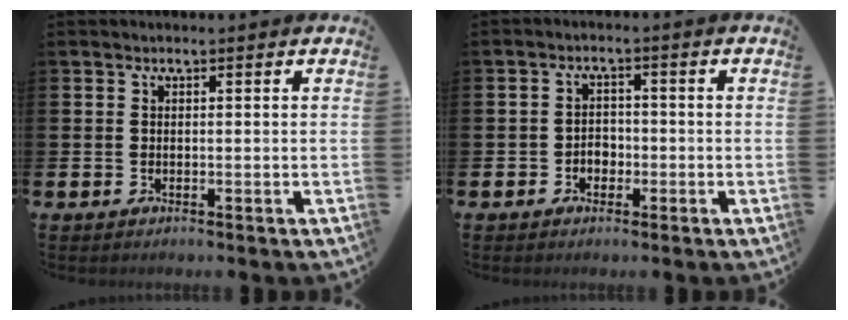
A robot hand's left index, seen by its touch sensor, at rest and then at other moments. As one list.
[{"total": 2.3, "force": [-1.1, 1.9, 0.9], "torque": [-0.011, 0.002, -0.027]}]